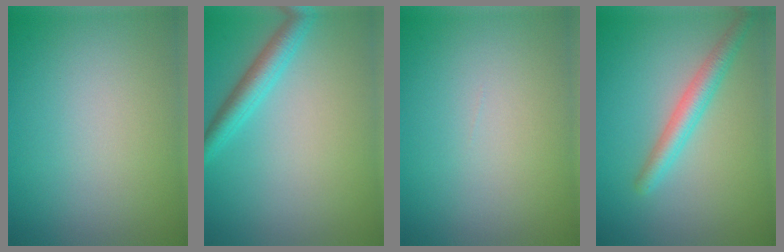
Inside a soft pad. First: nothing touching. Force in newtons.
{"total": 3.0, "press": 2.9, "slide": 0.2}
{"total": 0.0}
{"total": 3.0, "press": 3.0, "slide": 0.0}